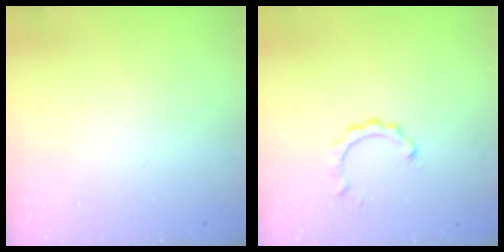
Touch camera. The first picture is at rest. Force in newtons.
{"total": 2.0, "press": 2.0, "slide": 0.2}